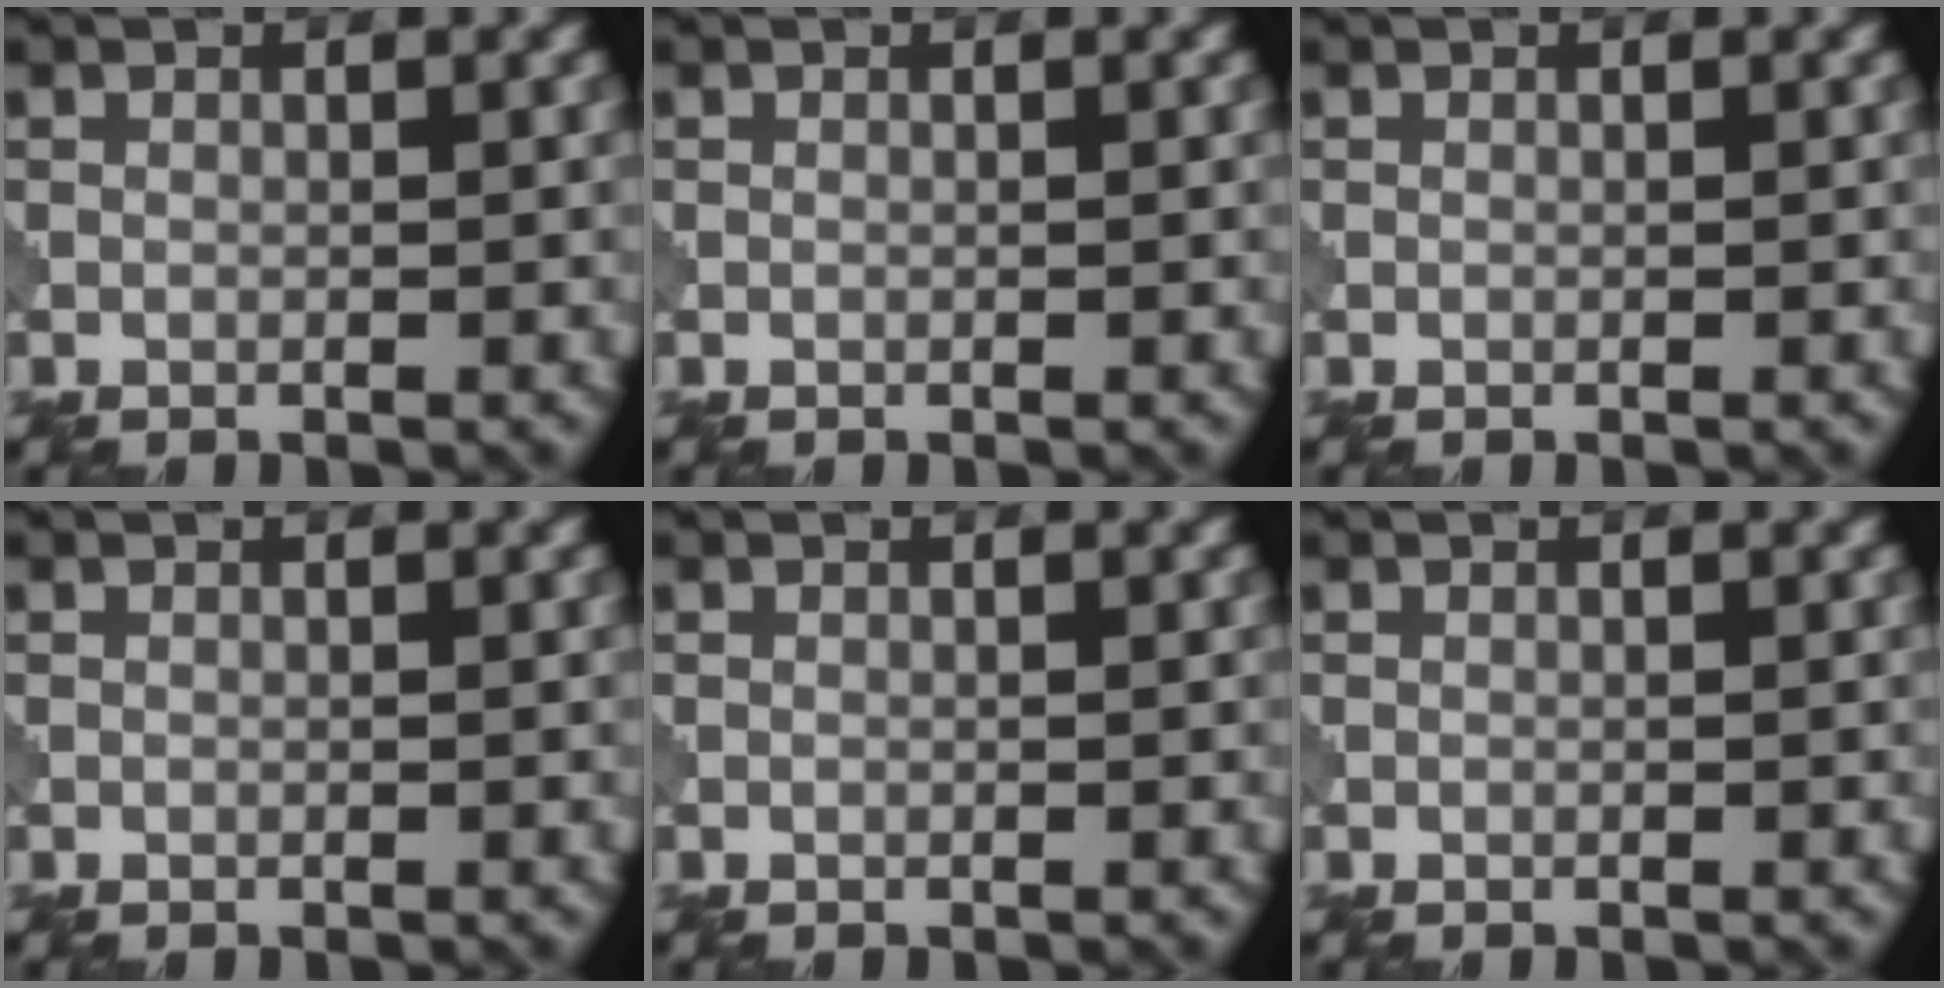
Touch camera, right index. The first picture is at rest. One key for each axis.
{"total": 0.0}
{"total": 0.0}
{"total": 0.0}
{"total": 0.0}
{"total": 0.0}